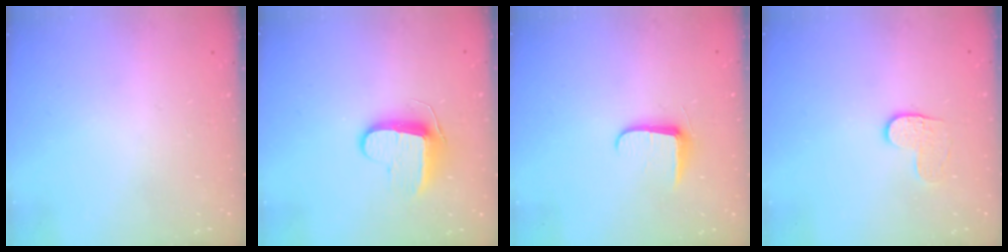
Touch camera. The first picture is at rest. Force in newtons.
{"total": 9.7, "press": 9.7, "slide": 0.4}
{"total": 6.8, "press": 6.7, "slide": 0.9}
{"total": 4.0, "press": 3.9, "slide": 0.4}